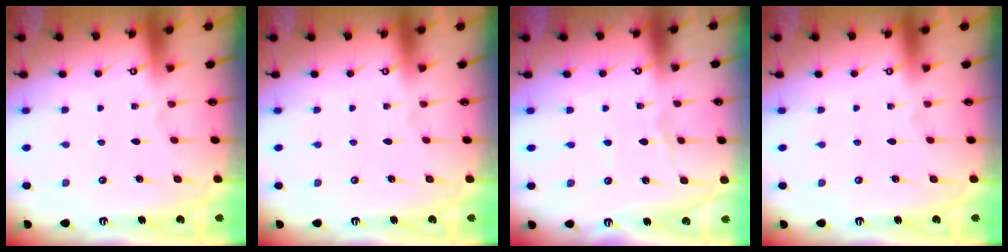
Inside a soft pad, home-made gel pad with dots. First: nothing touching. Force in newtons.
{"total": 0.0}
{"total": 1.3, "press": 1.3, "slide": 0.1}
{"total": 0.0}